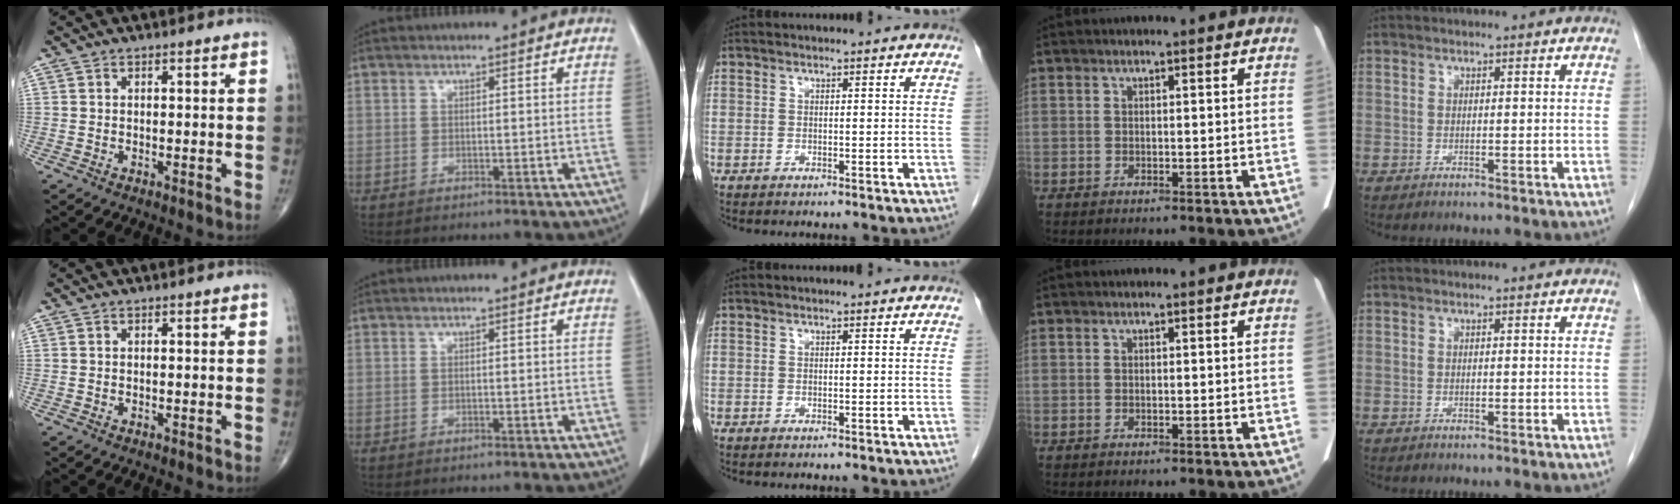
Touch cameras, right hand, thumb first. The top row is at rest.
{}